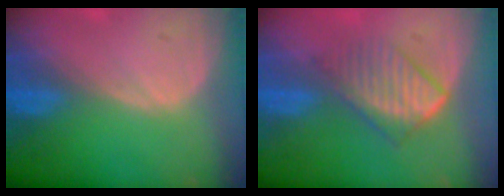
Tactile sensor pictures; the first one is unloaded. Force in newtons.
{"total": 6.9, "press": 6.0, "slide": 3.5}